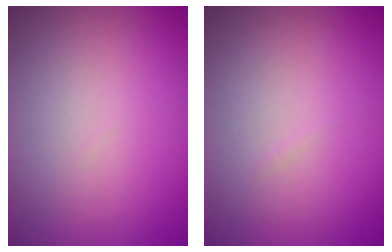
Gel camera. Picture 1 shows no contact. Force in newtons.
{"total": 0.0}